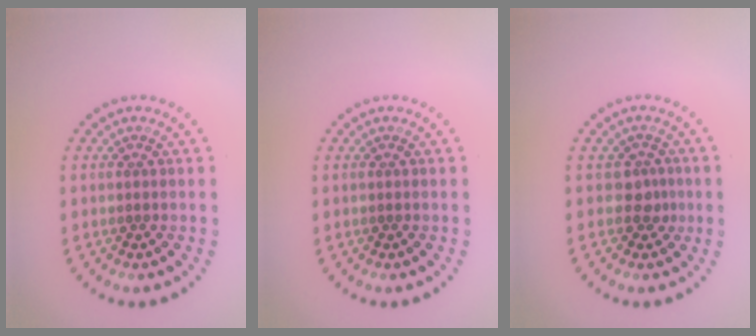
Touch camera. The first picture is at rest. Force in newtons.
{"total": 0.0}
{"total": 1.7, "press": 1.3, "slide": 1.1}